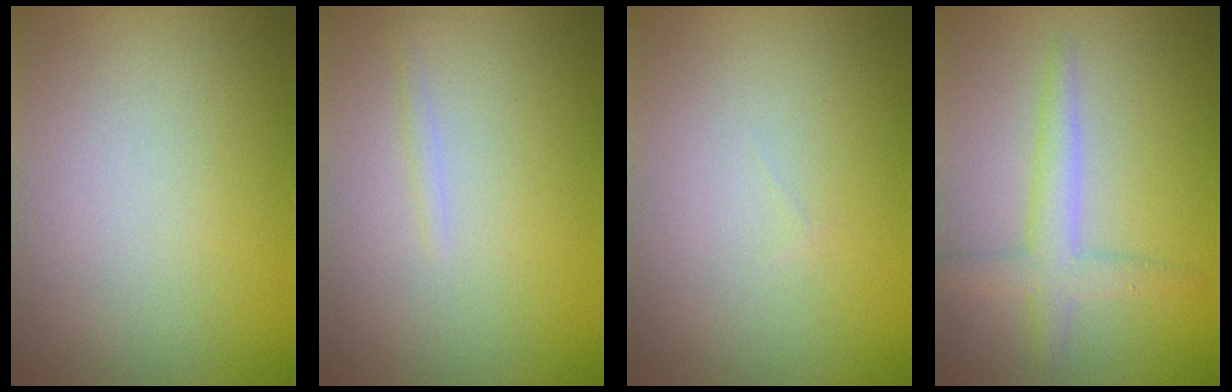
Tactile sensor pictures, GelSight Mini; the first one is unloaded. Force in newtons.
{"total": 0.6, "press": 0.6, "slide": 0.0}
{"total": 0.0}
{"total": 2.9, "press": 2.9, "slide": 0.2}